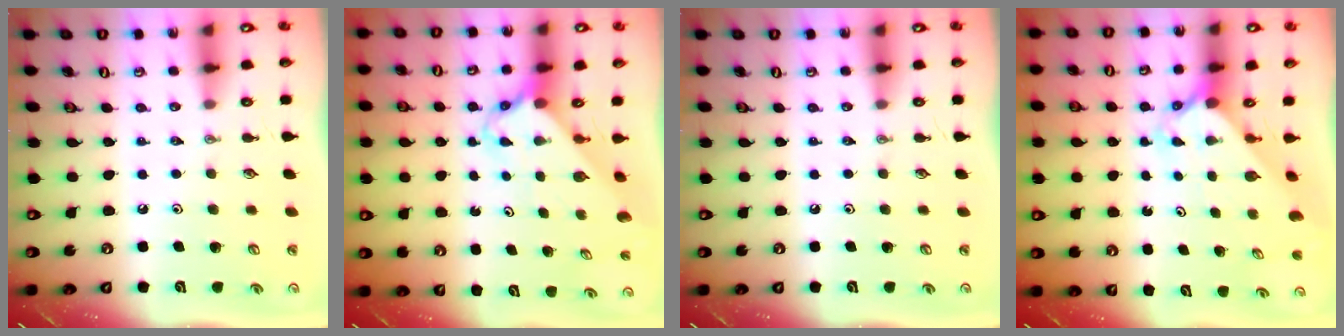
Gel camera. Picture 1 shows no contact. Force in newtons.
{"total": 2.4, "press": 2.4, "slide": 0.2}
{"total": 0.0}
{"total": 2.5, "press": 2.5, "slide": 0.3}